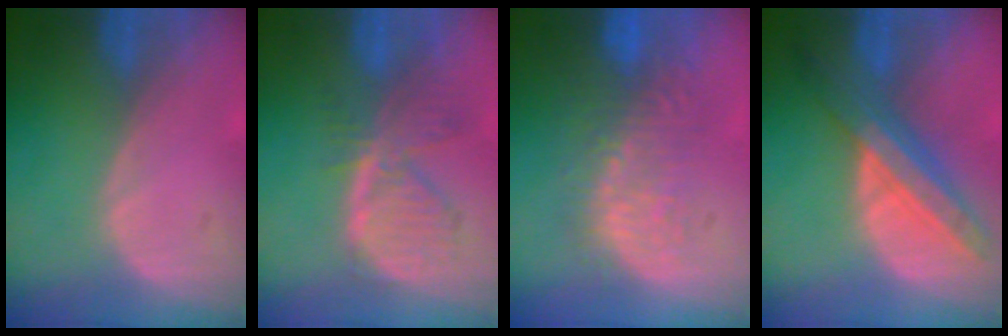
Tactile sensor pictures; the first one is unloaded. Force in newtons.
{"total": 7.9, "press": 6.9, "slide": 4.0}
{"total": 9.8, "press": 8.8, "slide": 4.2}
{"total": 8.4, "press": 7.5, "slide": 3.8}